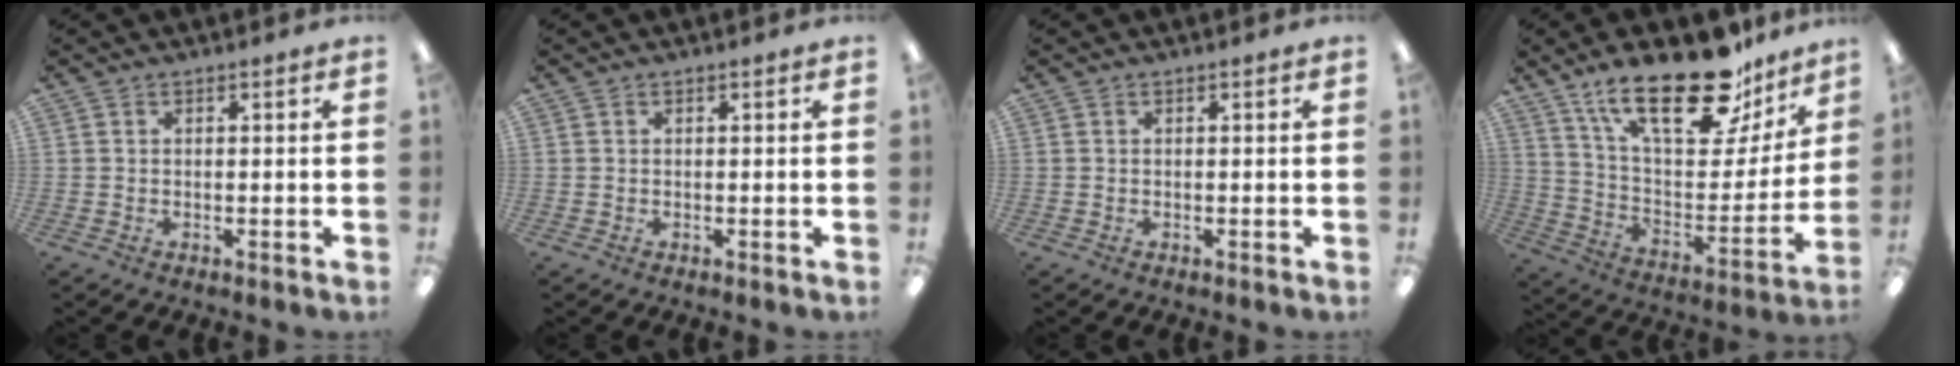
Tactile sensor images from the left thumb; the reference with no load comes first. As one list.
[{"total": 0.0}, {"total": 0.0}, {"total": 25.9, "force": [17.8, 10.0, 15.9], "torque": [-0.248, -0.108, 0.303]}]